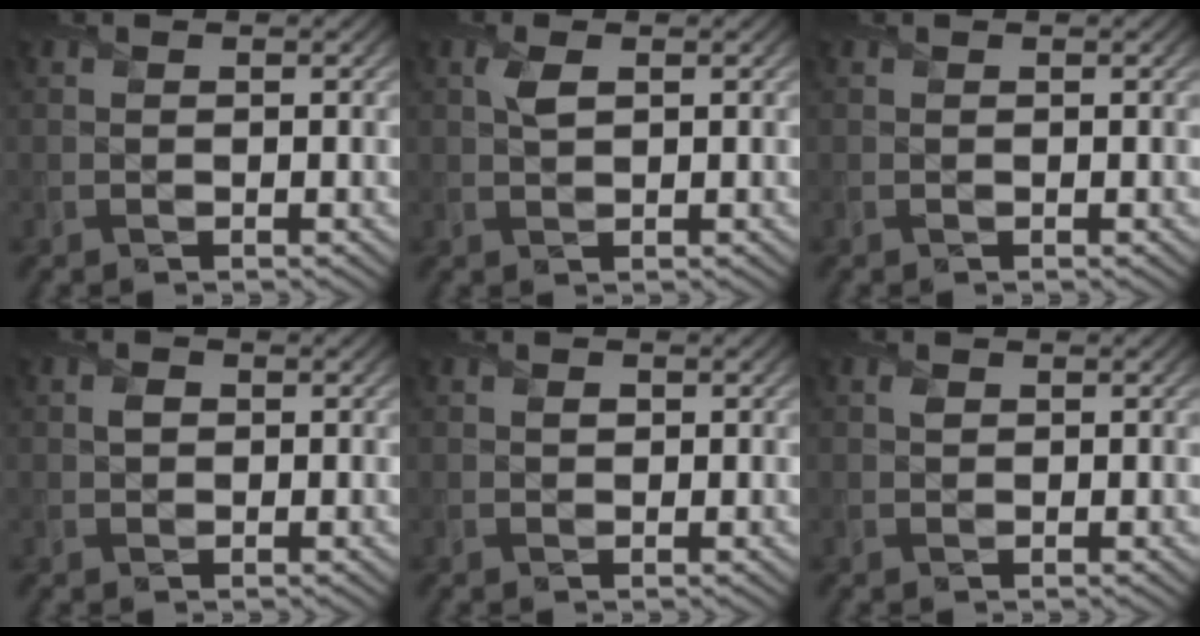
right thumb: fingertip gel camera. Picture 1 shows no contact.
{"total": 1.7, "force": [0.8, 0.6, 1.4], "torque": [-0.037, 0.004, 0.013]}
{"total": 0.0}
{"total": 1.1, "force": [0.2, 0.9, 0.6], "torque": [-0.015, 0.000, 0.001]}
{"total": 0.8, "force": [0.2, 0.6, 0.4], "torque": [-0.007, -0.004, 0.003]}
{"total": 0.6, "force": [0.5, 0.3, 0.2], "torque": [-0.008, 0.001, 0.007]}